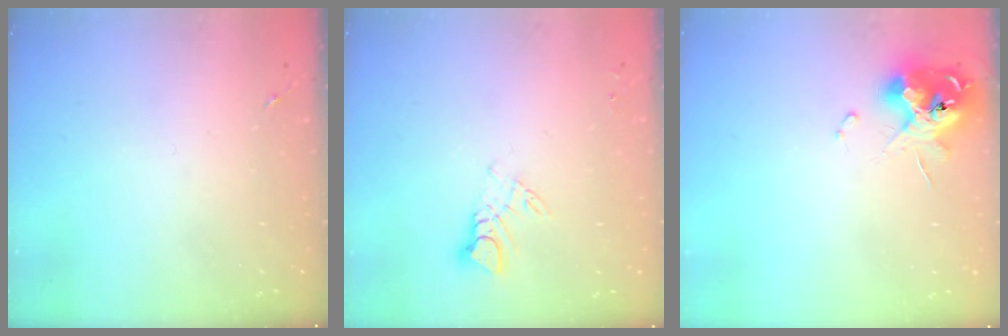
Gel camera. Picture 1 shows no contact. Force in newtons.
{"total": 5.0, "press": 5.0, "slide": 0.3}
{"total": 12.4, "press": 12.2, "slide": 1.6}